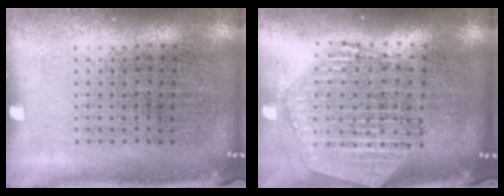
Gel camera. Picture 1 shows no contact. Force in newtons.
{"total": 2.5, "press": 2.1, "slide": 1.3}